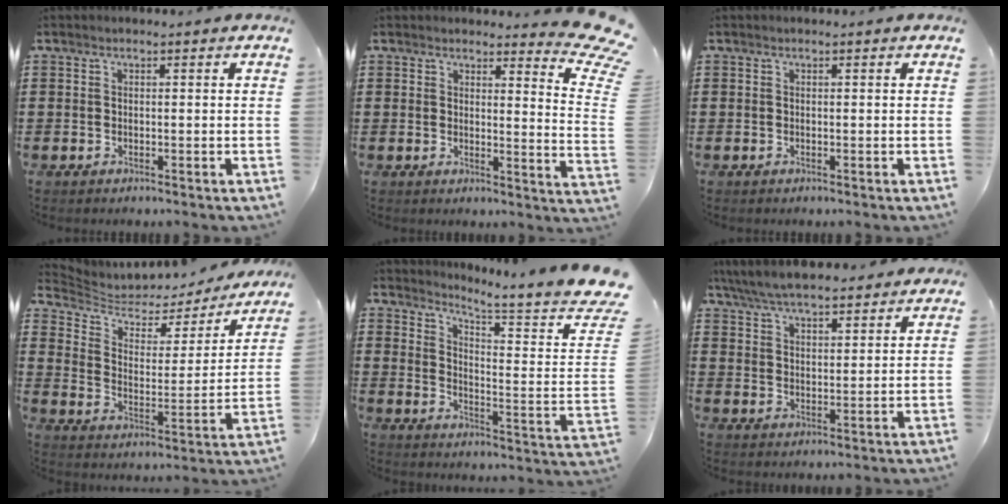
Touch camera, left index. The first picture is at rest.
{"total": 5.9, "force": [4.8, 0.7, 3.4], "torque": [-0.044, -0.035, 0.079]}
{"total": 0.0}
{"total": 4.3, "force": [3.4, 2.2, 1.2], "torque": [-0.050, -0.025, 0.052]}
{"total": 4.8, "force": [4.2, -1.0, 2.3], "torque": [-0.061, -0.052, 0.063]}
{"total": 6.3, "force": [5.9, 1.0, 1.9], "torque": [-0.059, -0.017, 0.108]}